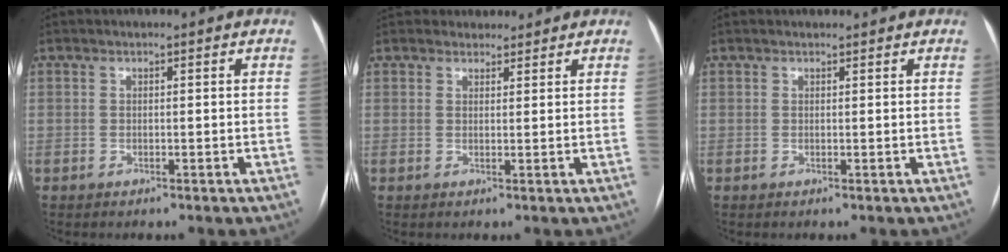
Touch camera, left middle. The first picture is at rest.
{"total": 3.3, "force": [2.9, 1.4, -0.1], "torque": [0.010, 0.016, 0.040]}
{"total": 1.6, "force": [1.6, 0.4, 0.2], "torque": [-0.007, 0.019, 0.022]}